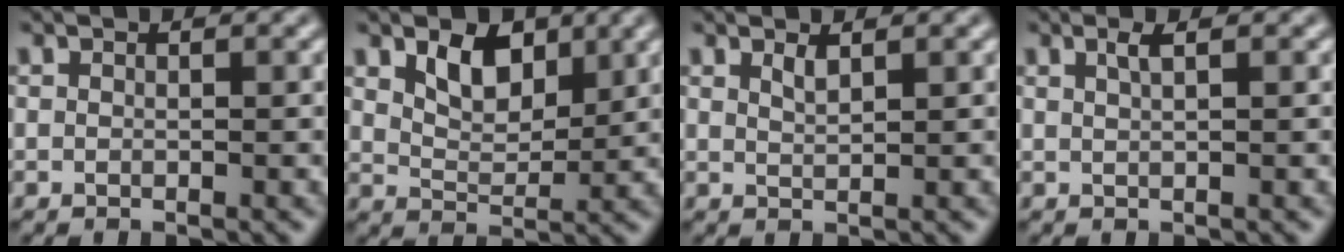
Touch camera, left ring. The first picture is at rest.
{"total": 3.9, "force": [2.1, 2.2, 2.4], "torque": [-0.050, -0.003, 0.034]}
{"total": 1.1, "force": [0.8, 0.2, 0.6], "torque": [-0.013, -0.001, 0.015]}
{"total": 1.3, "force": [0.7, 0.4, 1.1], "torque": [-0.016, 0.002, 0.010]}